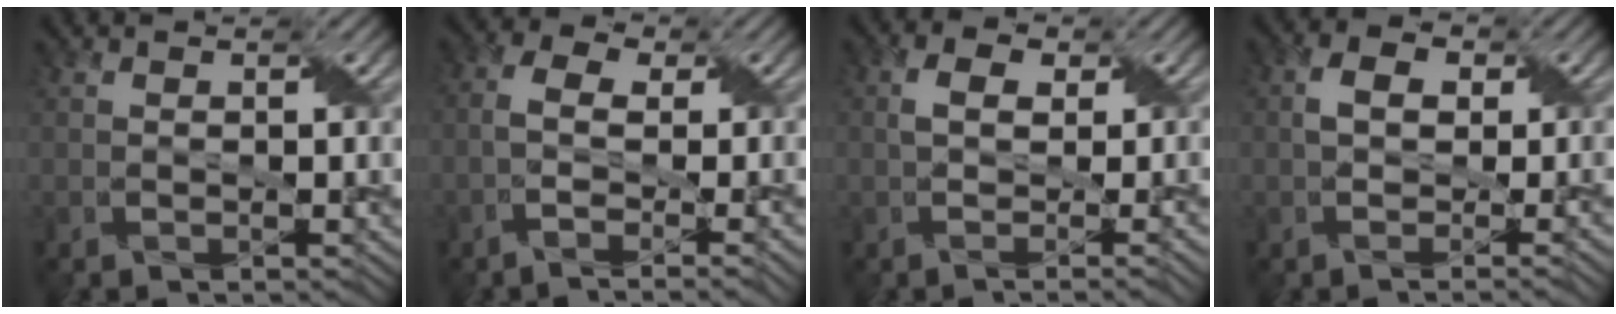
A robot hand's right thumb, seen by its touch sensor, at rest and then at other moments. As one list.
[{"total": 4.8, "force": [-1.7, 1.6, 4.2], "torque": [-0.082, 0.001, -0.040]}, {"total": 3.6, "force": [-0.1, 1.4, 3.3], "torque": [-0.050, 0.001, -0.005]}, {"total": 3.6, "force": [-0.5, 2.0, 3.0], "torque": [-0.050, 0.000, -0.011]}]